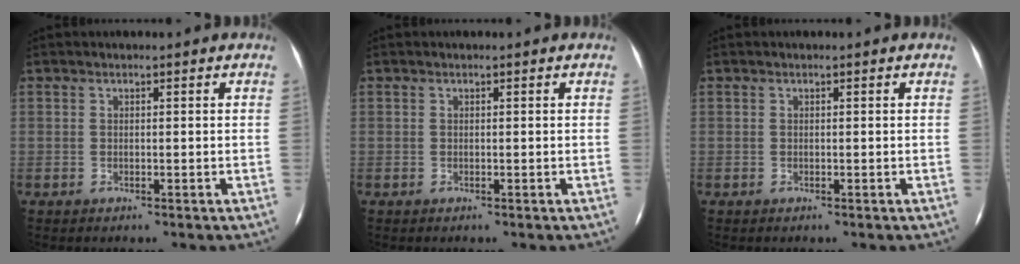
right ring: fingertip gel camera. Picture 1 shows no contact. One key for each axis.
{"total": 0.0}
{"total": 0.0}